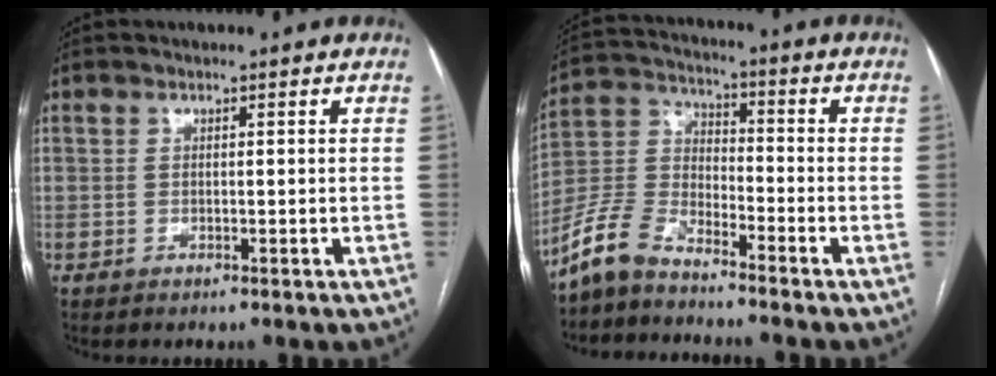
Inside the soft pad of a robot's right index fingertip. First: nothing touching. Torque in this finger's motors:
{"motor_torque": [0.19, -0.33, -0.07, -0.09]}